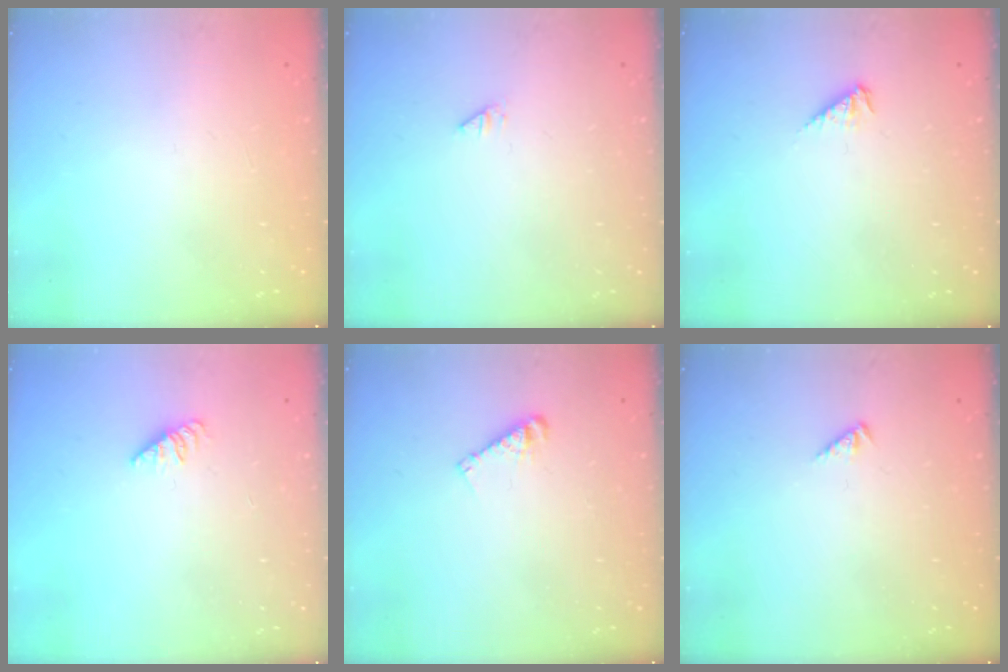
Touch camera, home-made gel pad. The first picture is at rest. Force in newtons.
{"total": 0.0}
{"total": 3.6, "press": 3.6, "slide": 0.6}
{"total": 1.2, "press": 1.1, "slide": 0.3}
{"total": 4.9, "press": 4.9, "slide": 0.3}
{"total": 1.2, "press": 1.1, "slide": 0.3}